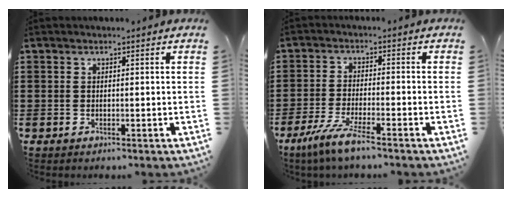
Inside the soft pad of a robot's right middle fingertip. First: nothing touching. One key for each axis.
{"total": 5.5, "fx": -4.1, "fy": 0.0, "fz": 3.6, "tx": -0.086, "ty": -0.020, "tz": -0.080}